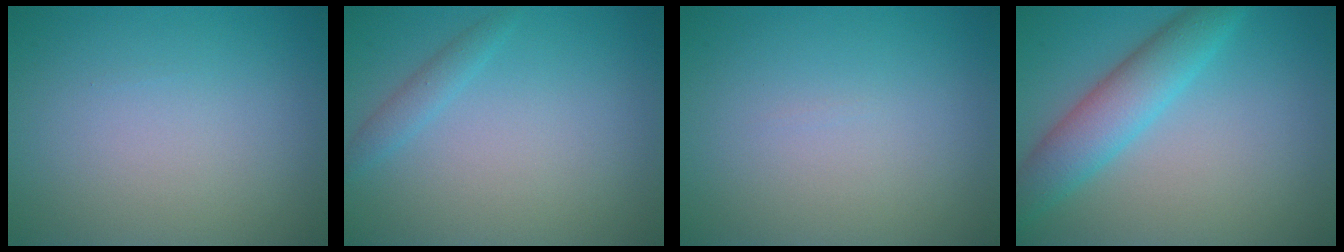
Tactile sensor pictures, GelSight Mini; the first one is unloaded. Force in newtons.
{"total": 1.3, "press": 1.3, "slide": 0.1}
{"total": 0.0}
{"total": 4.9, "press": 4.9, "slide": 0.2}